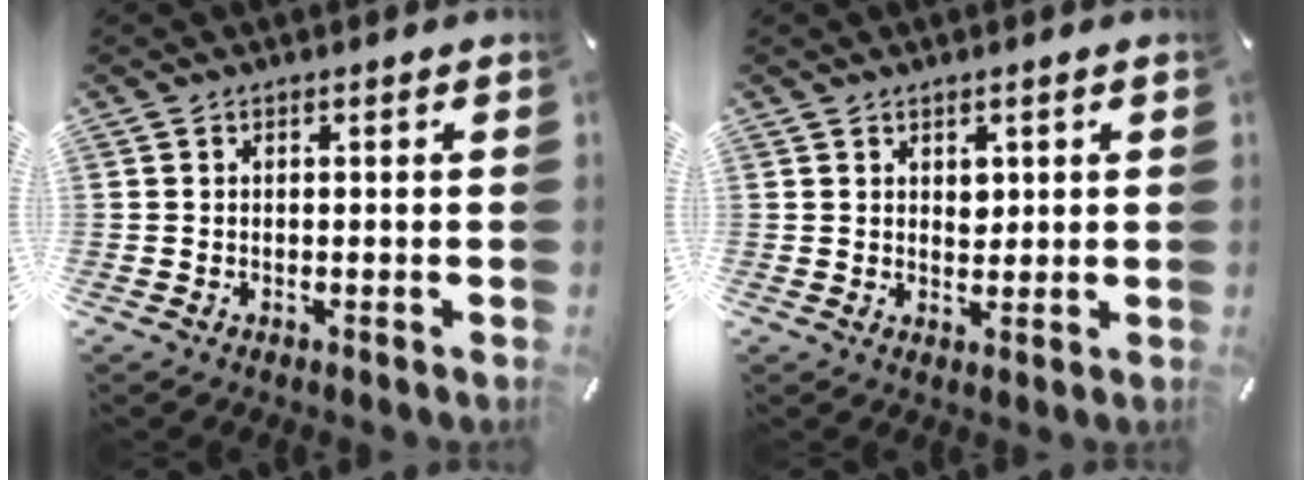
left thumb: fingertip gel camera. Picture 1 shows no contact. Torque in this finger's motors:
{"motor_torque": [0.75, 0.75, 0.09, -0.17, 0.05]}